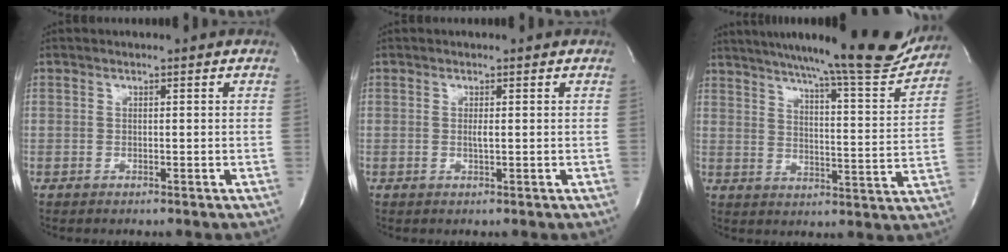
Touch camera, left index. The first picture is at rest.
{"total": 0.9, "force": [-0.4, -0.1, 0.8], "torque": [-0.020, -0.007, -0.005]}
{"total": 21.0, "force": [19.0, 1.1, 9.0], "torque": [-0.135, -0.054, 0.245]}